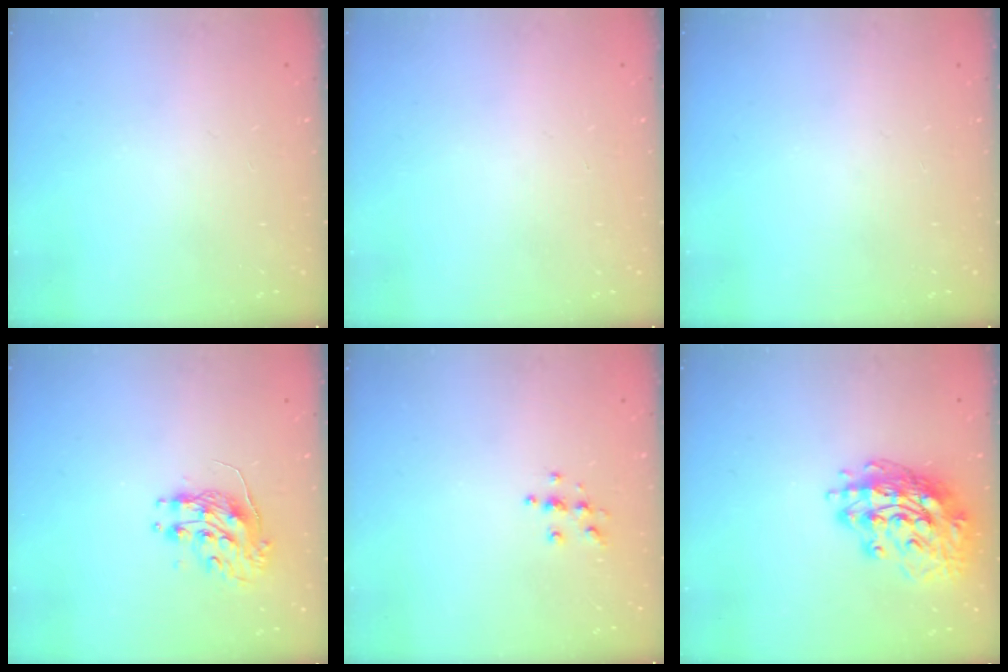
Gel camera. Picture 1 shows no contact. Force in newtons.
{"total": 0.0}
{"total": 0.0}
{"total": 9.3, "press": 9.3, "slide": 0.8}
{"total": 4.4, "press": 4.4, "slide": 0.3}
{"total": 15.7, "press": 15.7, "slide": 1.3}